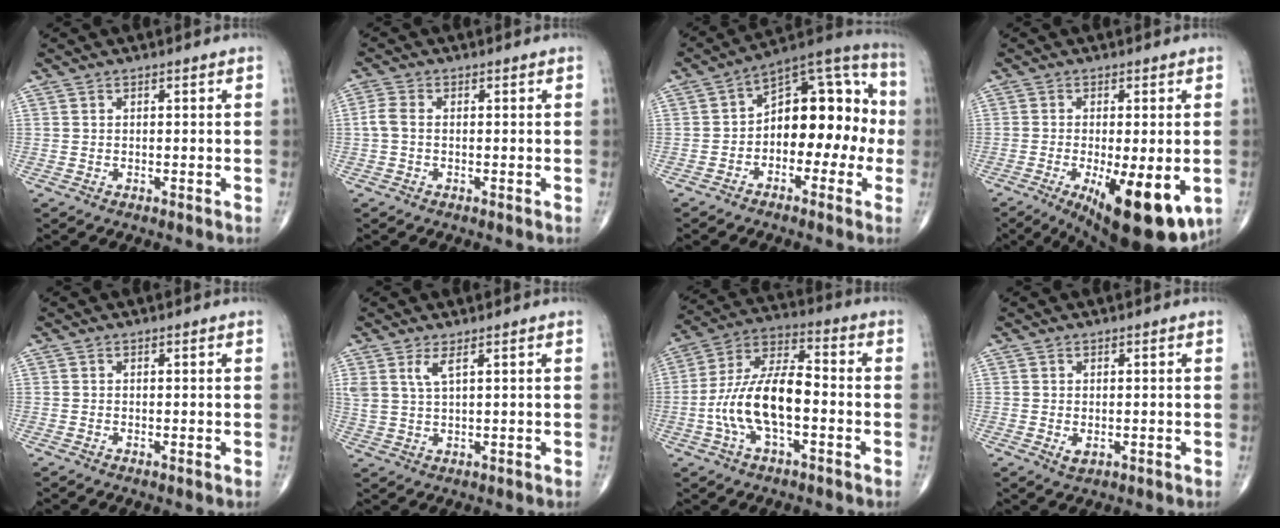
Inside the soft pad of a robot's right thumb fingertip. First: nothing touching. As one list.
[{"total": 2.6, "force": [-0.3, 1.5, 2.0], "torque": [-0.047, 0.004, -0.012]}, {"total": 15.6, "force": [-1.7, 9.5, 12.3], "torque": [-0.124, 0.057, -0.040]}, {"total": 15.7, "force": [-5.4, 5.4, 13.7], "torque": [-0.173, -0.020, -0.066]}, {"total": 0.0}, {"total": 3.2, "force": [1.8, 0.7, 2.6], "torque": [-0.061, -0.010, 0.043]}, {"total": 14.6, "force": [-3.0, 6.5, 12.7], "torque": [-0.249, 0.044, -0.060]}, {"total": 1.5, "force": [-0.2, 0.9, 1.2], "torque": [-0.017, -0.002, 0.003]}]